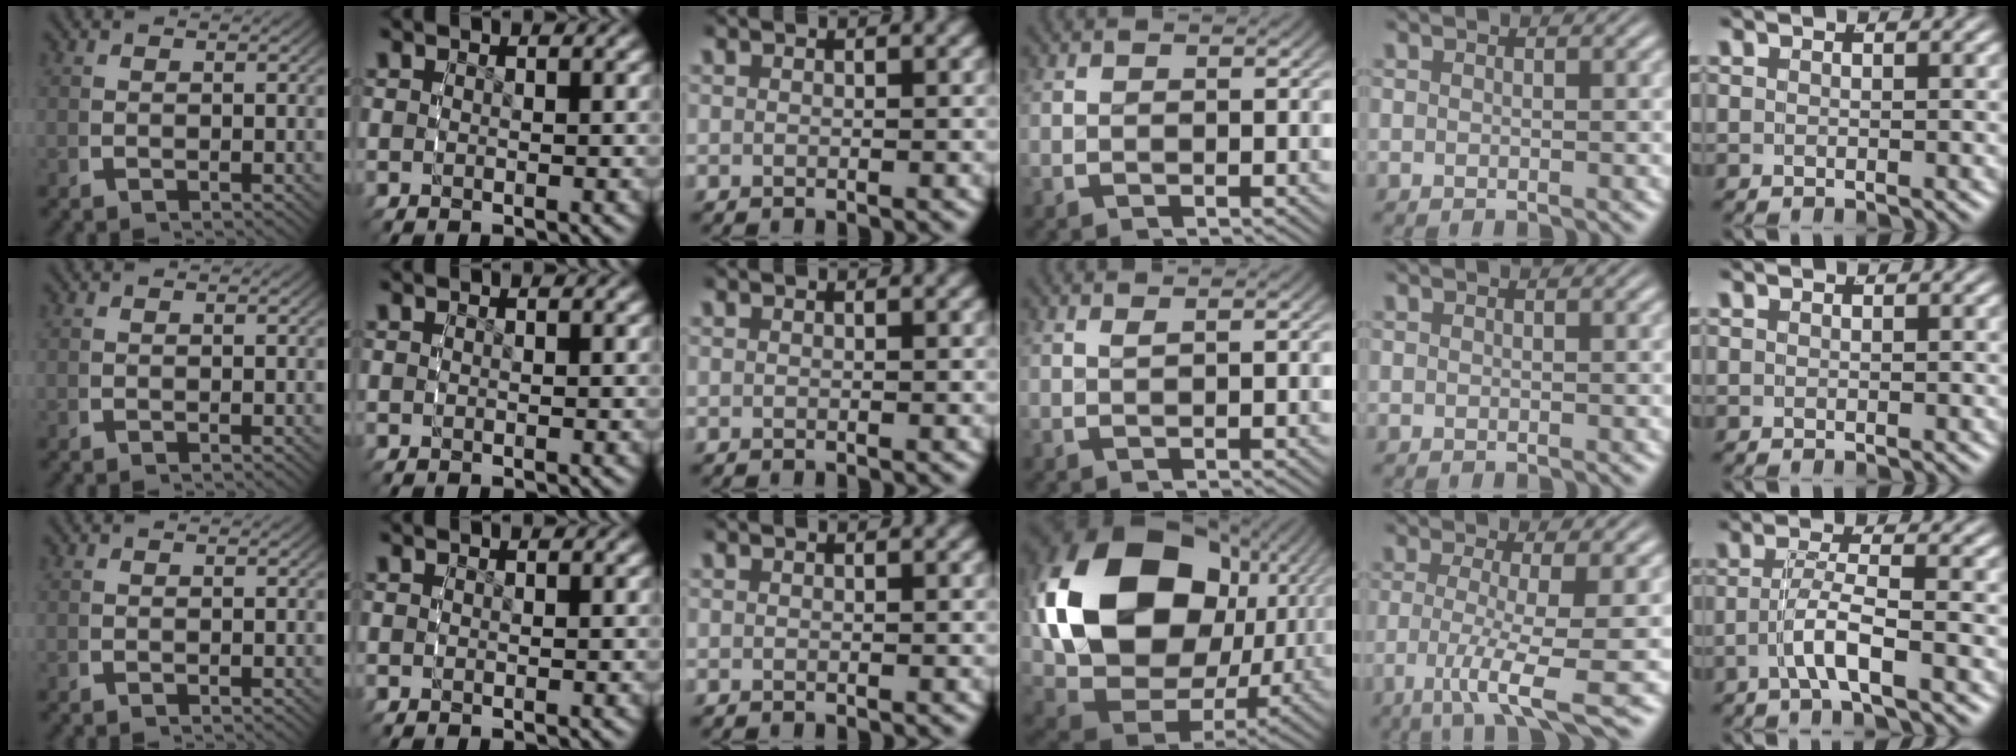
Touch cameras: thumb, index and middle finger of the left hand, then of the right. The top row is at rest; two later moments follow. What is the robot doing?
{"motion": "grasp_and_lifting", "object": "bowl"}